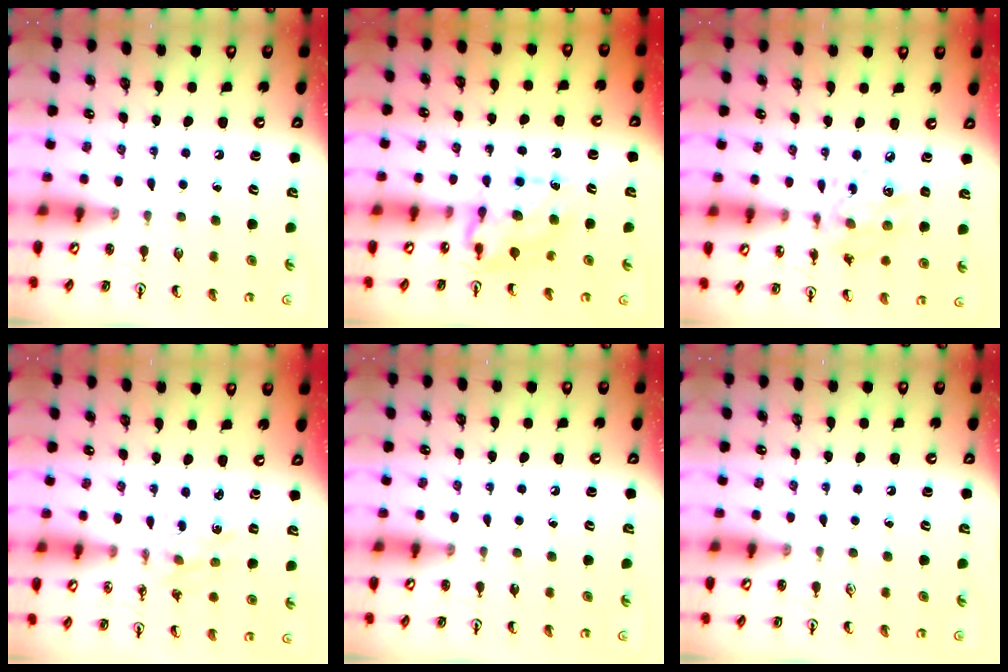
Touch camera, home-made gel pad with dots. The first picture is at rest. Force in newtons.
{"total": 6.8, "press": 6.8, "slide": 0.6}
{"total": 9.1, "press": 9.1, "slide": 0.6}
{"total": 1.2, "press": 1.2, "slide": 0.1}
{"total": 0.0}
{"total": 0.0}